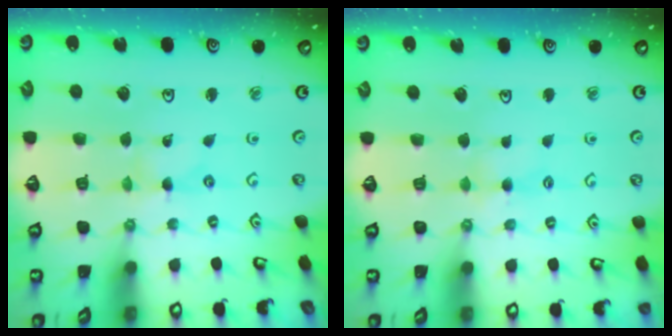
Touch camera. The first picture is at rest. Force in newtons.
{"total": 3.9, "press": 3.9, "slide": 0.6}